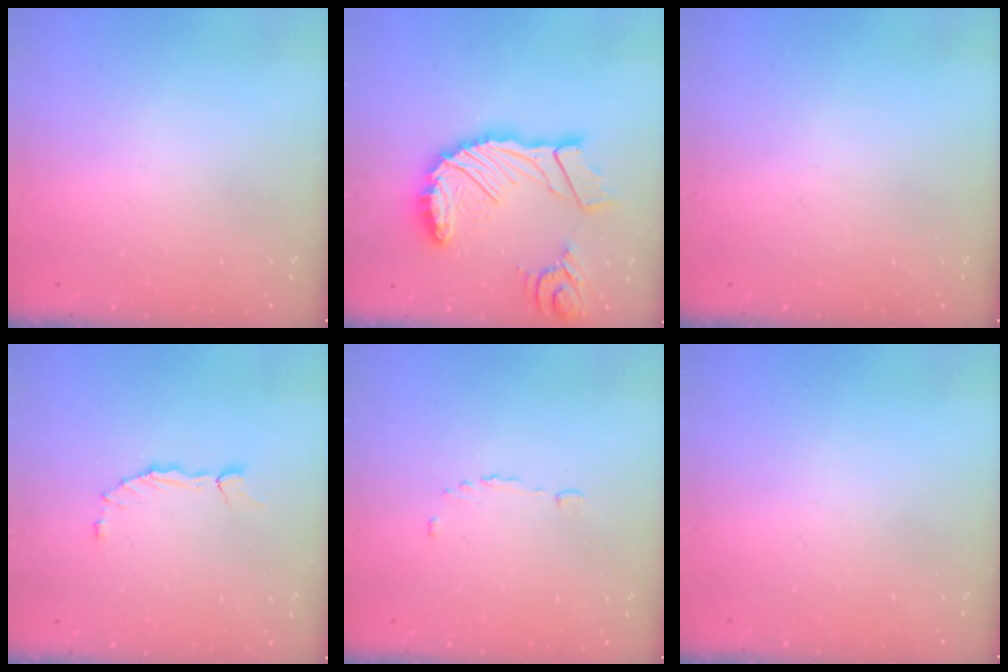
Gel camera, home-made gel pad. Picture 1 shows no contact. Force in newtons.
{"total": 20.1, "press": 20.0, "slide": 2.0}
{"total": 0.0}
{"total": 1.6, "press": 1.6, "slide": 0.3}
{"total": 2.7, "press": 2.6, "slide": 0.8}
{"total": 0.0}